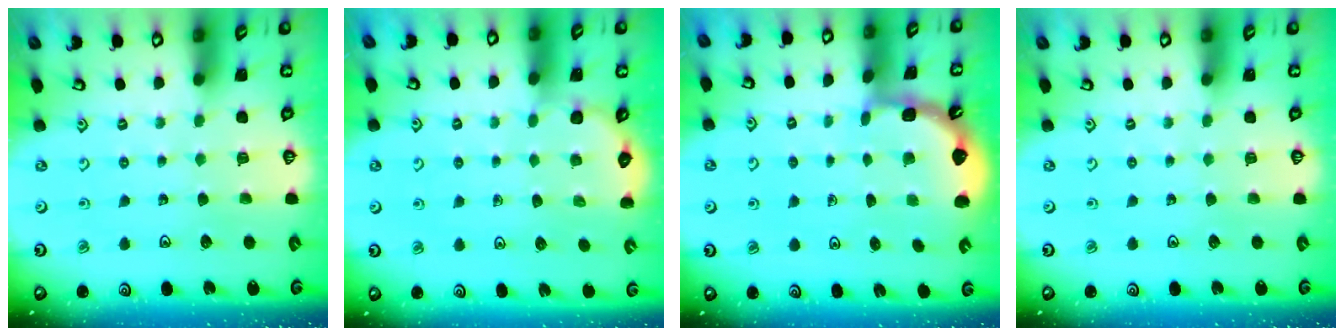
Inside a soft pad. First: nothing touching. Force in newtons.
{"total": 2.9, "press": 2.8, "slide": 0.7}
{"total": 2.0, "press": 2.0, "slide": 0.2}
{"total": 0.0}